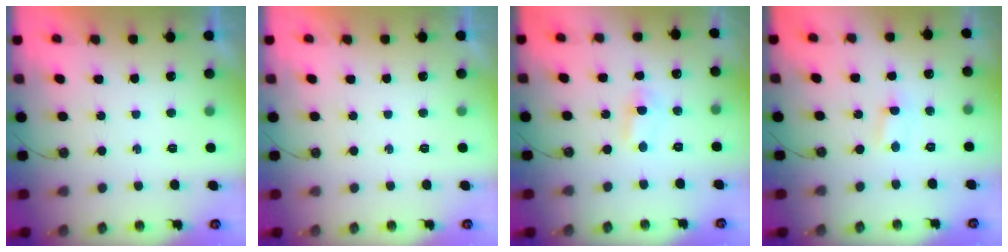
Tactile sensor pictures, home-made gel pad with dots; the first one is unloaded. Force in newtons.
{"total": 0.0}
{"total": 1.2, "press": 1.0, "slide": 0.7}
{"total": 0.0}